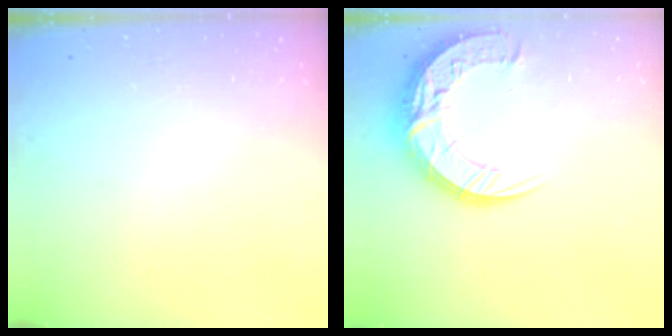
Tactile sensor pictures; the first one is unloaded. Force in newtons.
{"total": 18.8, "press": 18.7, "slide": 1.5}